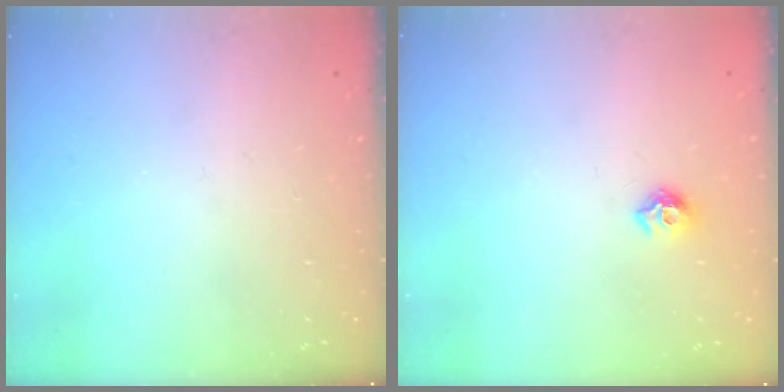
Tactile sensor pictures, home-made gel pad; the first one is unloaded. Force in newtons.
{"total": 7.2, "press": 7.2, "slide": 0.7}